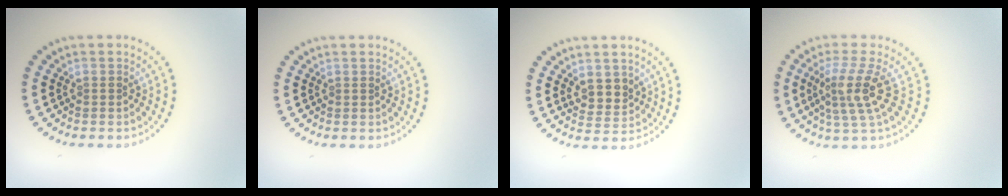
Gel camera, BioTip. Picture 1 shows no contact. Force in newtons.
{"total": 0.0}
{"total": 2.3, "press": 2.2, "slide": 0.9}
{"total": 4.1, "press": 2.9, "slide": 2.9}